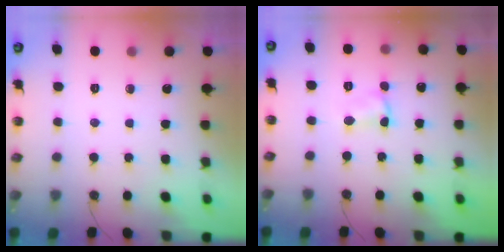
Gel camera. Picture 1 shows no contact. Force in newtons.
{"total": 2.3, "press": 2.3, "slide": 0.3}